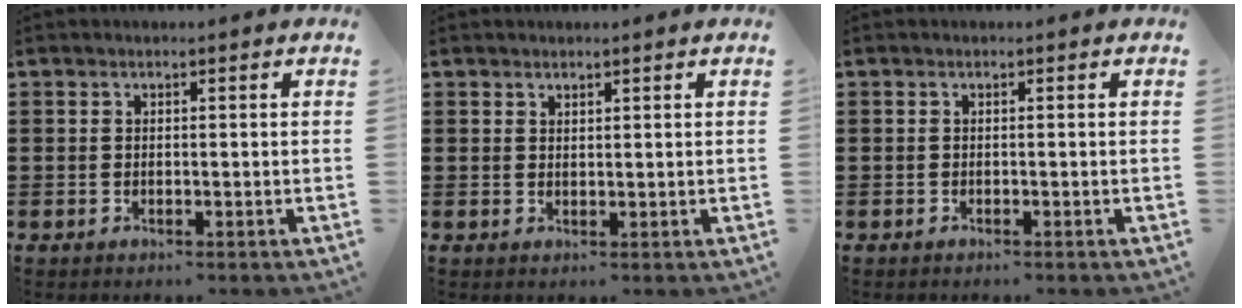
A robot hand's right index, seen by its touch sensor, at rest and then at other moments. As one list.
[{"total": 1.2, "force": [1.2, 0.4, 0.0], "torque": [-0.001, 0.002, 0.023]}, {"total": 0.0}]